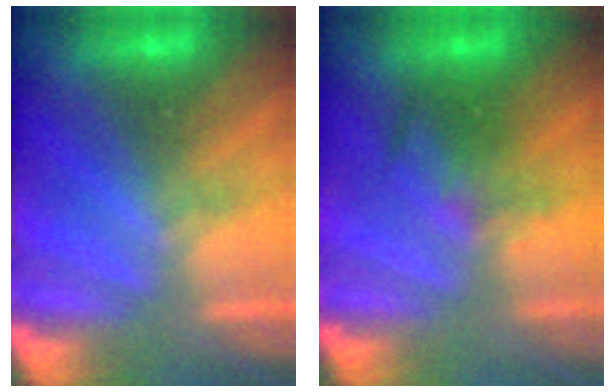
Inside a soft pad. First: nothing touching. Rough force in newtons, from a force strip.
{"total": 2.4}